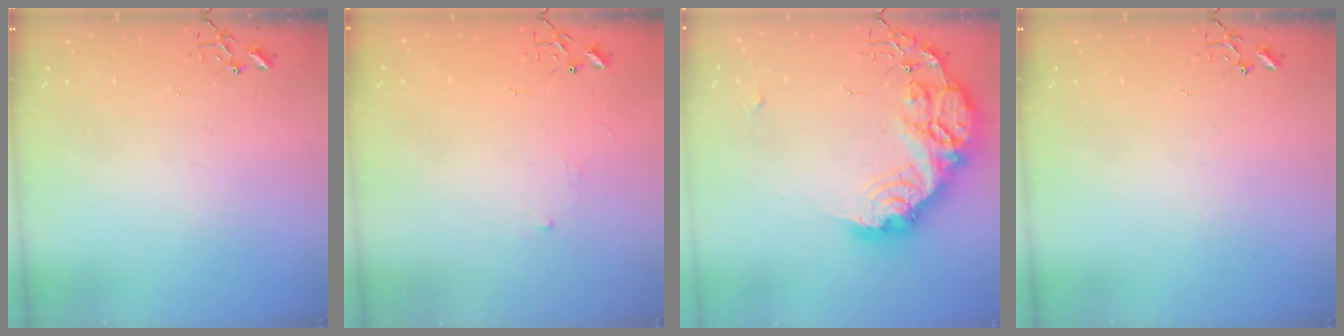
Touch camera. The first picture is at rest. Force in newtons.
{"total": 2.9, "press": 2.8, "slide": 0.5}
{"total": 24.7, "press": 24.6, "slide": 2.0}
{"total": 0.0}